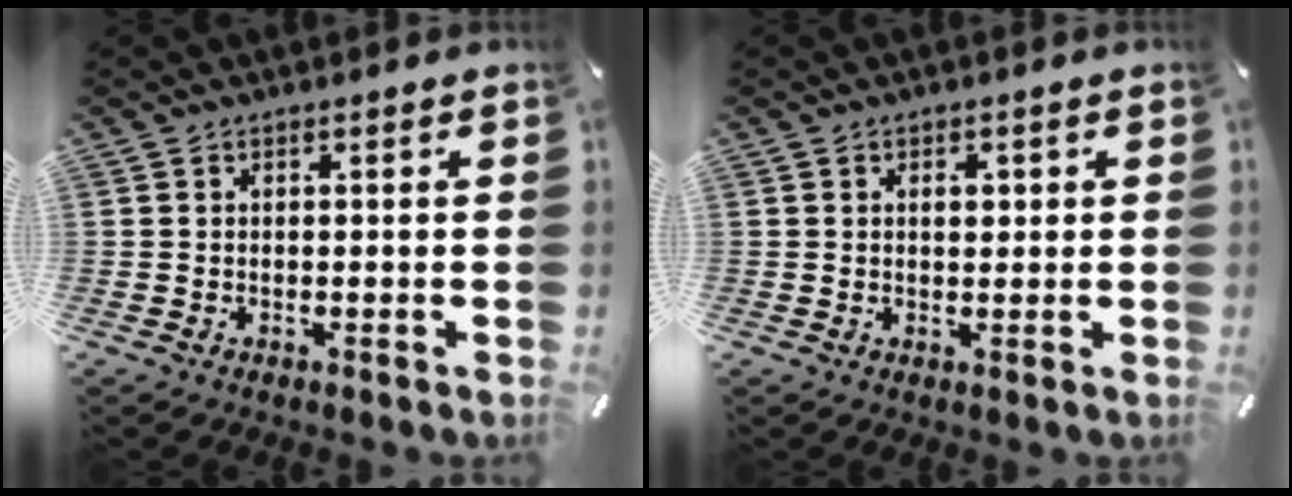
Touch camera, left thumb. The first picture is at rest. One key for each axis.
{"total": 2.3, "fx": 0.5, "fy": 1.6, "fz": 1.5, "tx": -0.009, "ty": -0.003, "tz": 0.002}